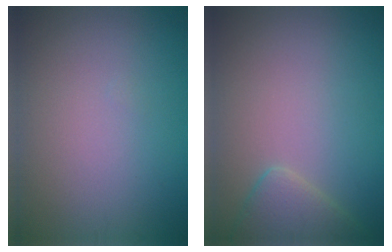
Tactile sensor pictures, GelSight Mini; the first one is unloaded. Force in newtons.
{"total": 2.9, "press": 2.9, "slide": 0.2}